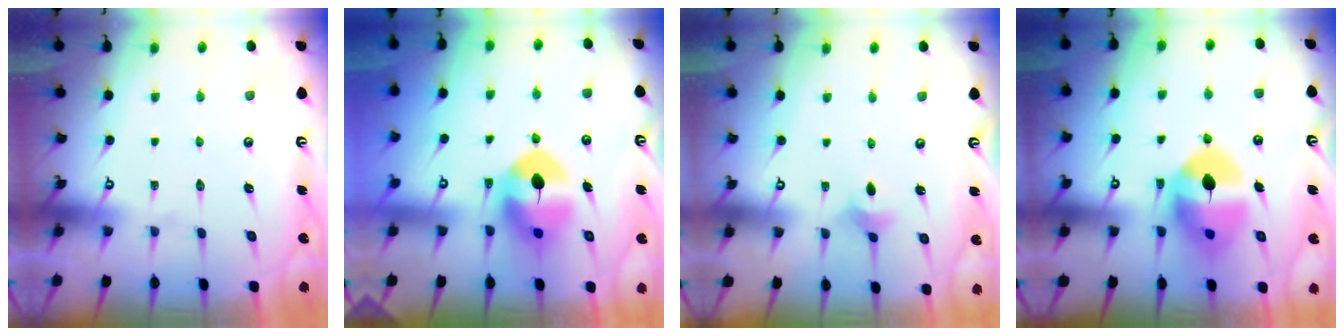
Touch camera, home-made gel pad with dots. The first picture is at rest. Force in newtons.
{"total": 8.8, "press": 8.7, "slide": 1.2}
{"total": 3.9, "press": 3.8, "slide": 0.8}
{"total": 12.2, "press": 12.1, "slide": 2.0}